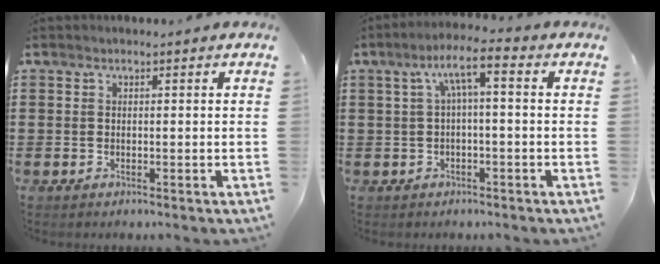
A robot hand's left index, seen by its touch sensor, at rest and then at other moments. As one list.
[{"total": 5.2, "force": [0.2, 1.0, 5.1], "torque": [-0.102, 0.012, -0.003]}]